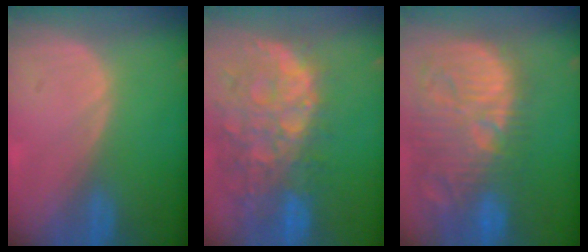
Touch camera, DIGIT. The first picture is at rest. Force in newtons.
{"total": 14.0, "press": 11.3, "slide": 8.2}
{"total": 15.4, "press": 13.4, "slide": 7.5}